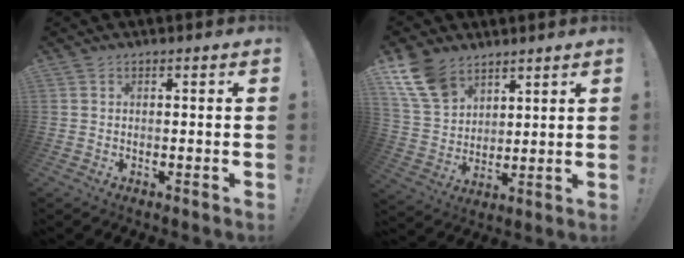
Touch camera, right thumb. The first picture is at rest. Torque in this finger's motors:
{"motor_torque": [-0.10, 0.50, 0.50, 0.72, 0.02]}